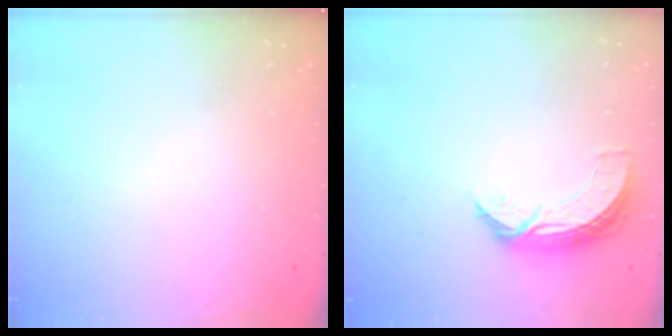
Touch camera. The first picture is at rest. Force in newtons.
{"total": 7.7, "press": 7.7, "slide": 0.7}